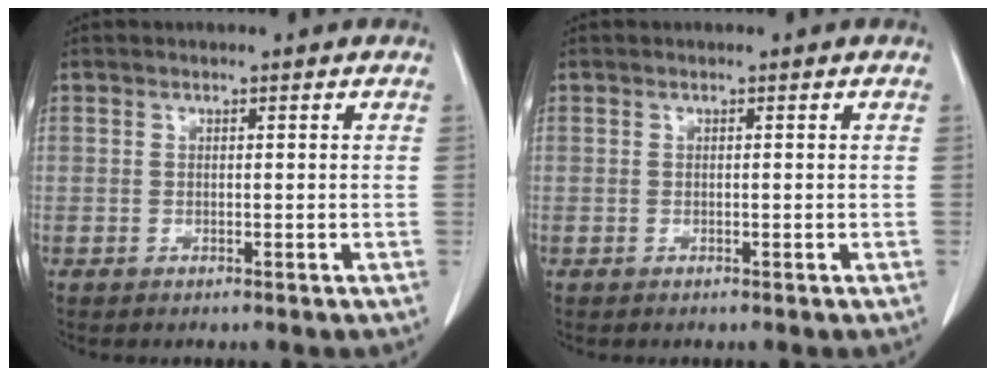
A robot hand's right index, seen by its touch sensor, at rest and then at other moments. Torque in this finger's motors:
{"motor_torque": [-0.01, 0.01, 0.00, 0.00]}